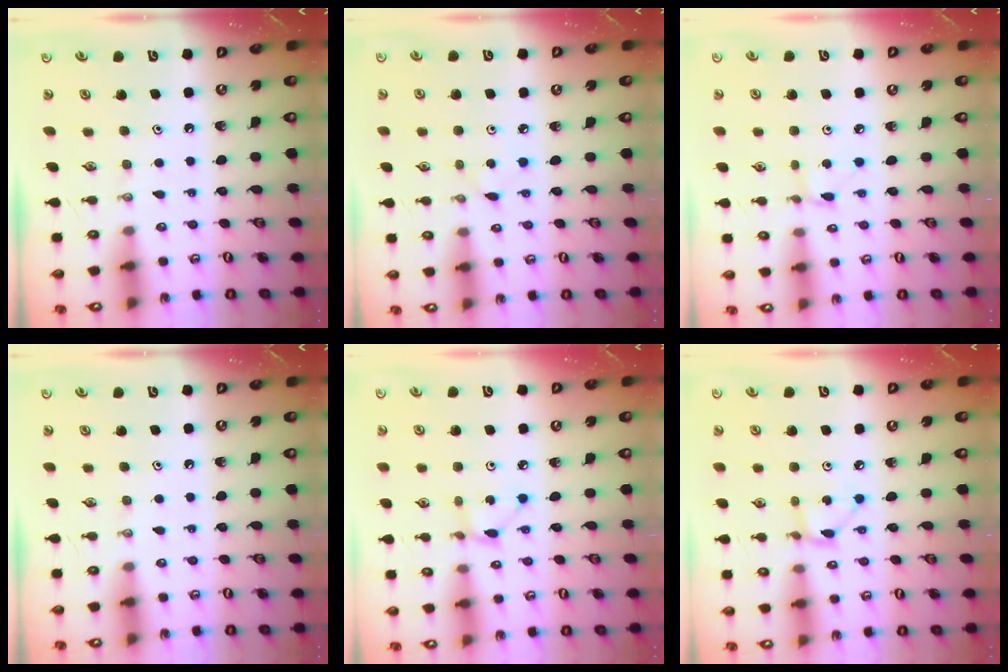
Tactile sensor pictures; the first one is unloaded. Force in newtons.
{"total": 2.9, "press": 2.9, "slide": 0.1}
{"total": 2.2, "press": 2.2, "slide": 0.3}
{"total": 0.0}
{"total": 2.1, "press": 2.1, "slide": 0.3}
{"total": 2.4, "press": 2.4, "slide": 0.1}